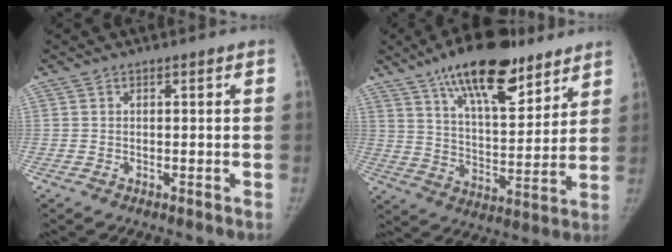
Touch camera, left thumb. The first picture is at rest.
{"total": 20.3, "force": [13.2, 7.9, 13.2], "torque": [-0.180, -0.054, 0.218]}